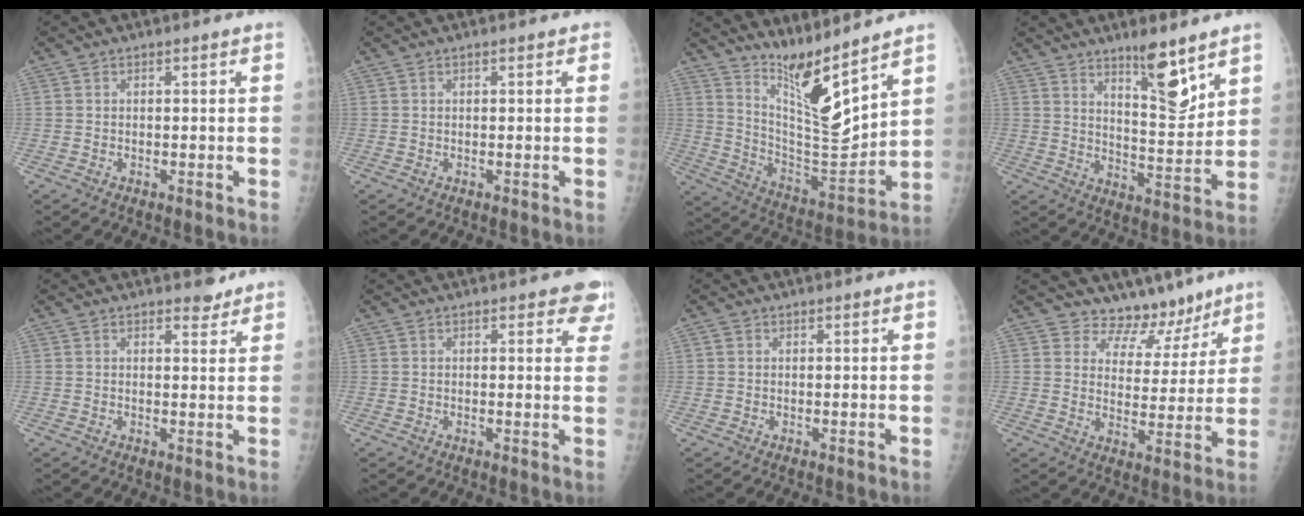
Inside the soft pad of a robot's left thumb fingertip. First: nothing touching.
{"total": 0.9, "force": [0.6, 0.3, 0.5], "torque": [-0.006, -0.001, 0.006]}
{"total": 13.8, "force": [10.8, 1.7, 8.5], "torque": [-0.123, -0.094, 0.207]}
{"total": 10.3, "force": [7.0, 2.5, 7.1], "torque": [-0.095, -0.062, 0.120]}
{"total": 2.7, "force": [2.3, 1.1, 0.8], "torque": [0.003, -0.017, 0.031]}
{"total": 5.5, "force": [4.4, 2.2, 2.5], "torque": [0.009, -0.016, 0.038]}
{"total": 0.8, "force": [0.5, 0.6, 0.3], "torque": [-0.003, -0.003, 0.008]}
{"total": 9.1, "force": [7.8, 4.6, 0.2], "torque": [0.033, -0.068, 0.118]}